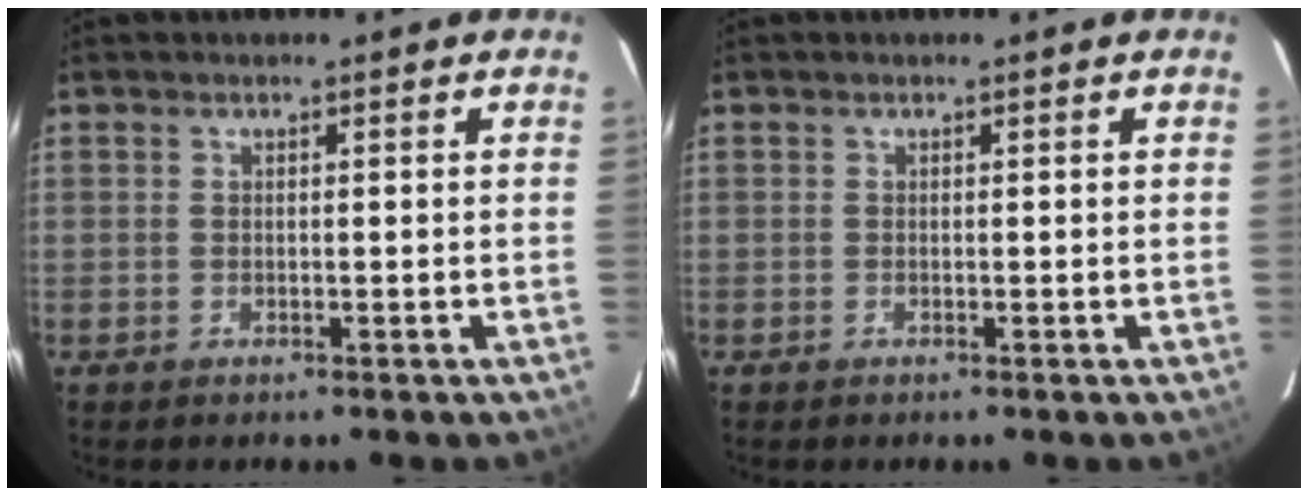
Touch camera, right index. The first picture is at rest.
{"total": 0.0}